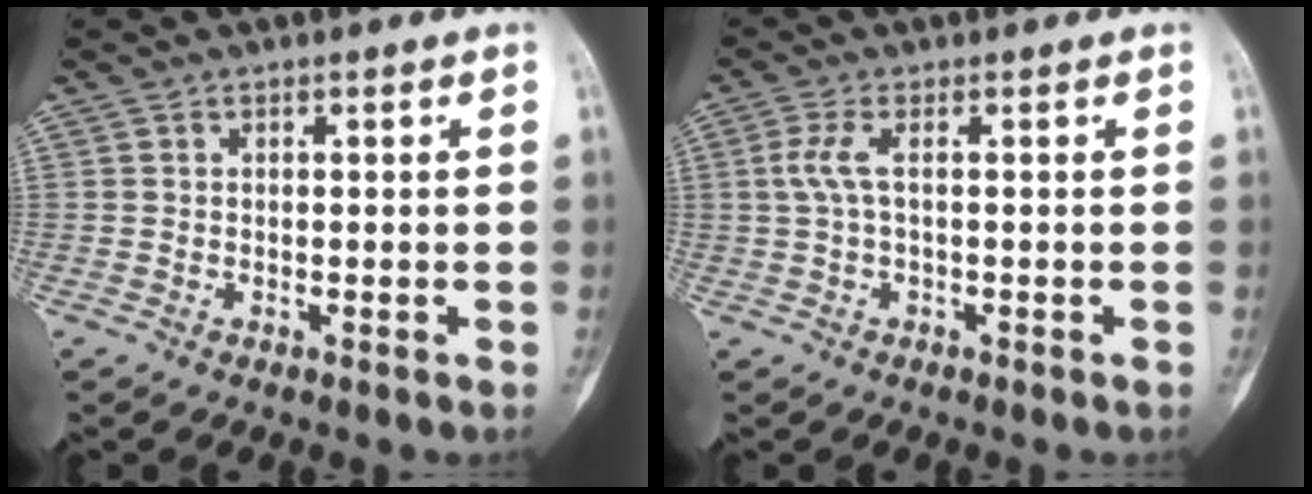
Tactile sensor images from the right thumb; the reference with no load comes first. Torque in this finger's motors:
{"motor_torque": [-0.23, -0.22, 0.33, -0.27, -0.04]}